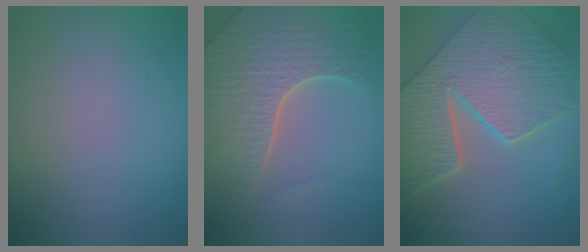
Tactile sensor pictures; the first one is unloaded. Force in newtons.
{"total": 7.7, "press": 5.6, "slide": 5.3}
{"total": 9.2, "press": 7.1, "slide": 5.8}